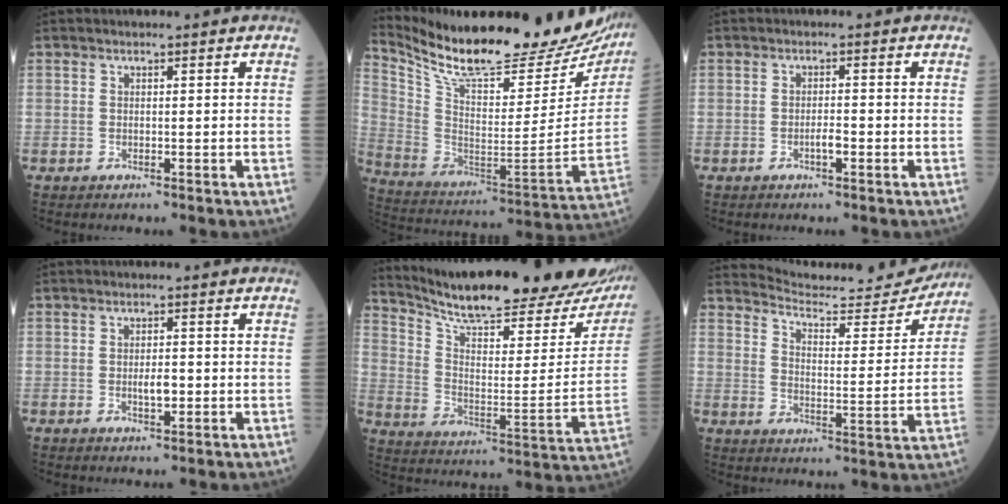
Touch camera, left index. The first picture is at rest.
{"total": 29.2, "force": [25.5, 6.3, 12.7], "torque": [-0.228, -0.076, 0.363]}
{"total": 1.6, "force": [-0.9, 0.2, 1.2], "torque": [-0.020, -0.001, -0.018]}
{"total": 2.4, "force": [-0.7, 0.8, 2.1], "torque": [-0.037, -0.002, -0.011]}
{"total": 28.6, "force": [25.6, 4.7, 11.8], "torque": [-0.185, -0.088, 0.339]}
{"total": 14.7, "force": [14.6, 1.1, 1.5], "torque": [-0.020, -0.047, 0.190]}